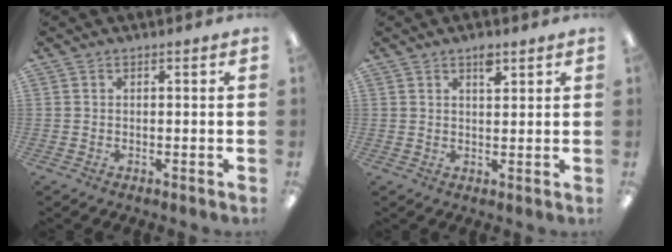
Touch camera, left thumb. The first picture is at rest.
{"total": 3.2, "force": [2.3, 1.1, 1.9], "torque": [-0.017, -0.011, 0.035]}